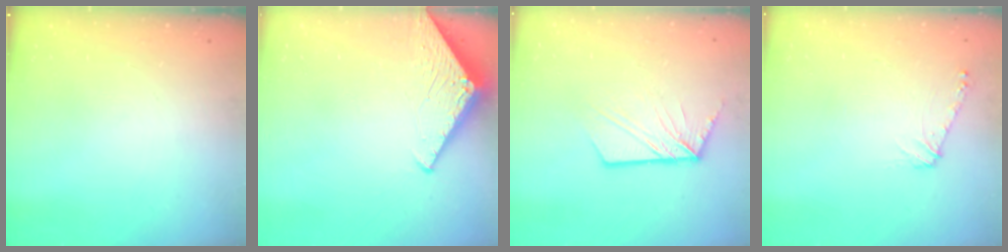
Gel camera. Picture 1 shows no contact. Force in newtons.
{"total": 2.9, "press": 2.9, "slide": 0.2}
{"total": 10.8, "press": 10.8, "slide": 1.4}
{"total": 7.9, "press": 7.9, "slide": 0.9}